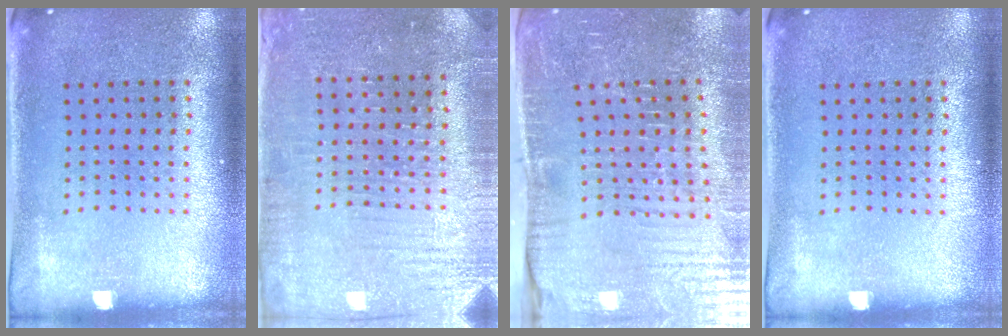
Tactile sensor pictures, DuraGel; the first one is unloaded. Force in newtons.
{"total": 3.2, "press": 3.2, "slide": 0.4}
{"total": 4.6, "press": 4.6, "slide": 0.7}
{"total": 0.0}